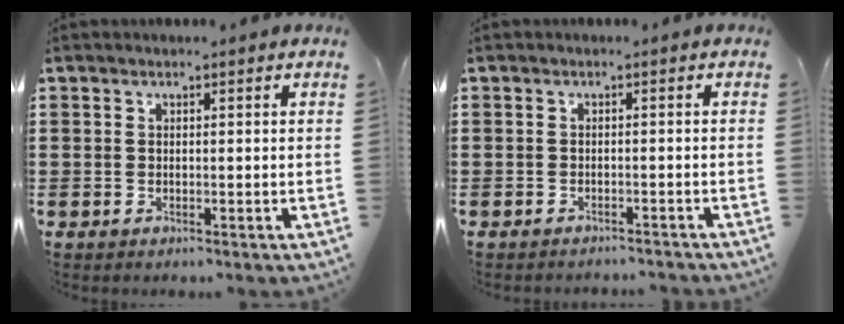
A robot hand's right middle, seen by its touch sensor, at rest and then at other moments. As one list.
[{"total": 1.1, "force": [-1.1, -0.1, 0.1], "torque": [-0.004, 0.000, -0.022]}]